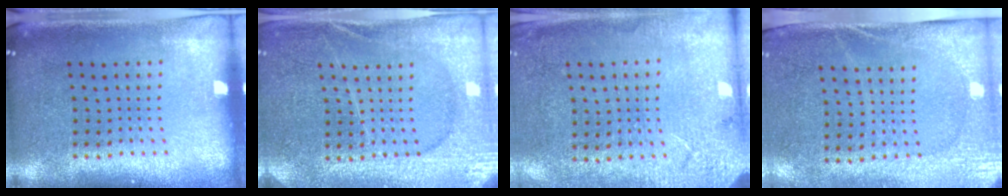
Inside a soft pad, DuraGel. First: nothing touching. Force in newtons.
{"total": 3.1, "press": 3.1, "slide": 0.6}
{"total": 2.6, "press": 2.5, "slide": 0.7}
{"total": 2.8, "press": 2.3, "slide": 1.6}